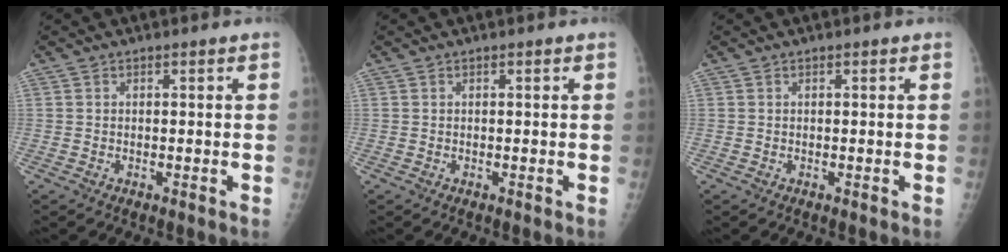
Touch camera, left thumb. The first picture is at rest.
{"total": 0.0}
{"total": 0.0}